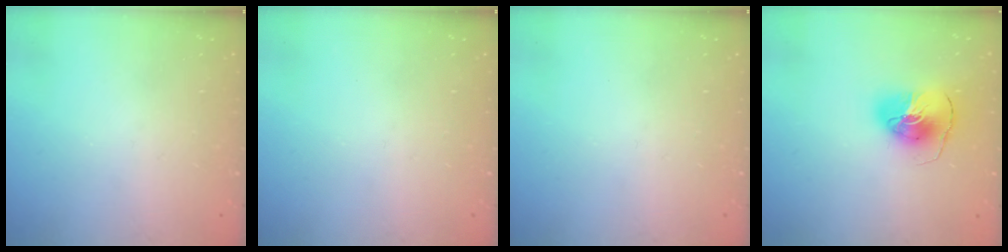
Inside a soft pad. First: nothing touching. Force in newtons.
{"total": 0.0}
{"total": 0.0}
{"total": 10.5, "press": 10.5, "slide": 1.3}